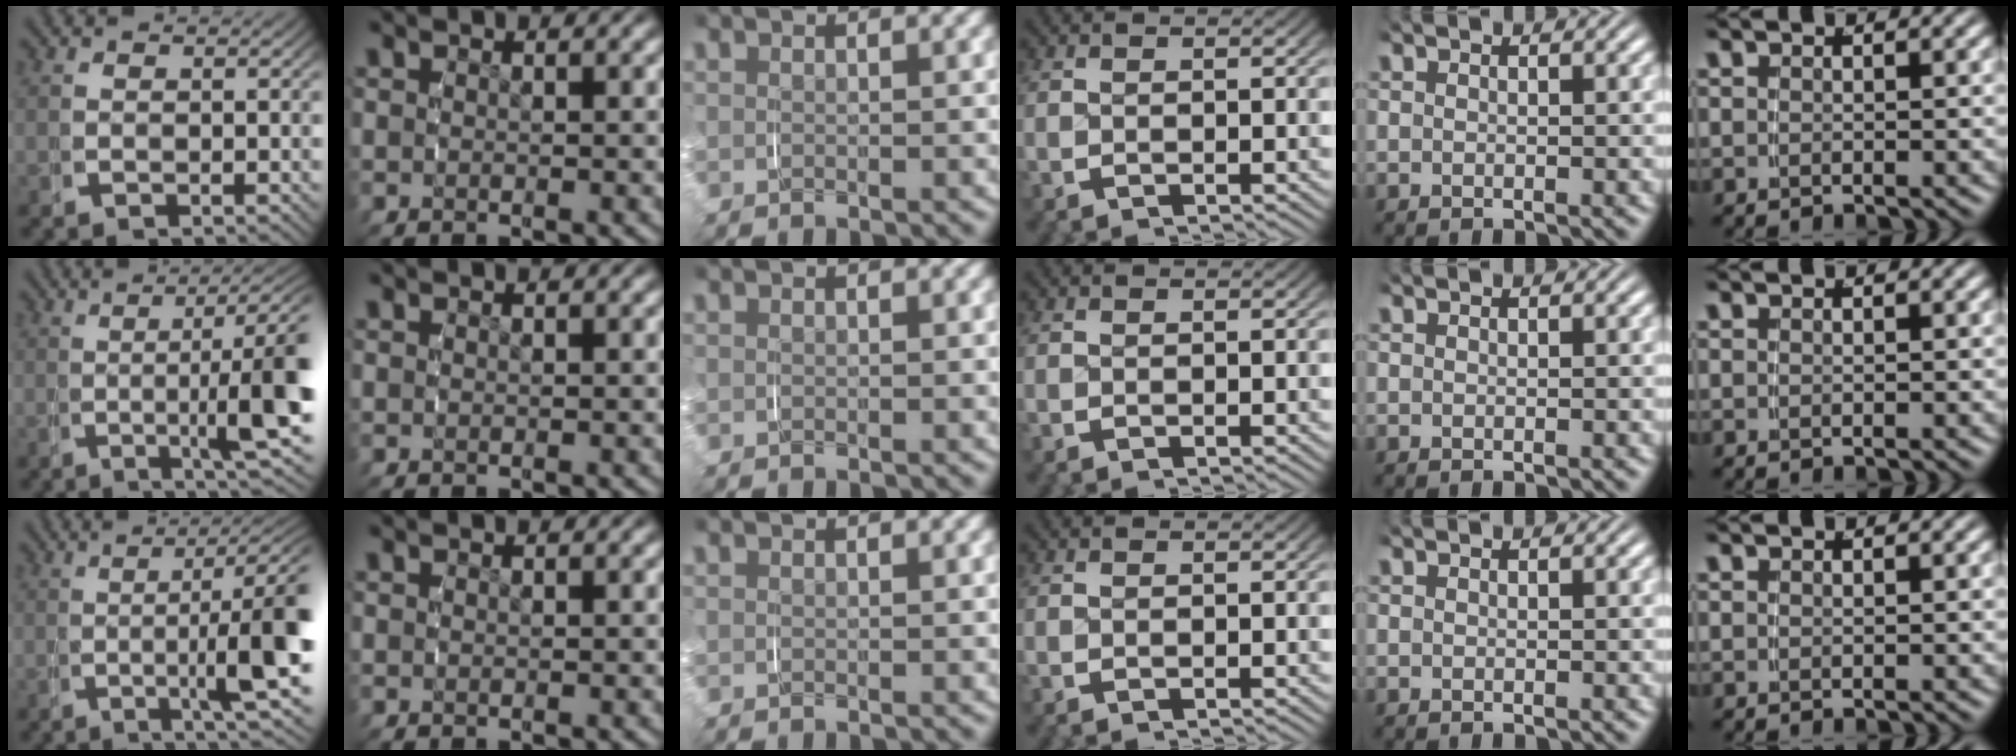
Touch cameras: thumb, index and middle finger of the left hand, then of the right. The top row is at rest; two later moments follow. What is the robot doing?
{"motion": "grasp_and_lifting", "object": "pencil case"}